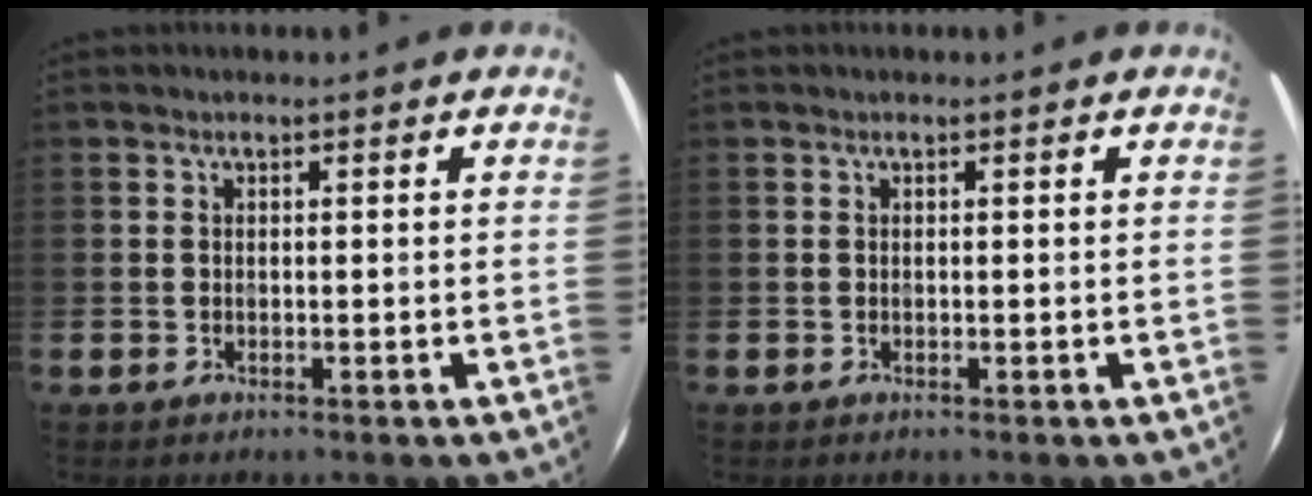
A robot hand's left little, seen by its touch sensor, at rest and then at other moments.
{"total": 0.0}